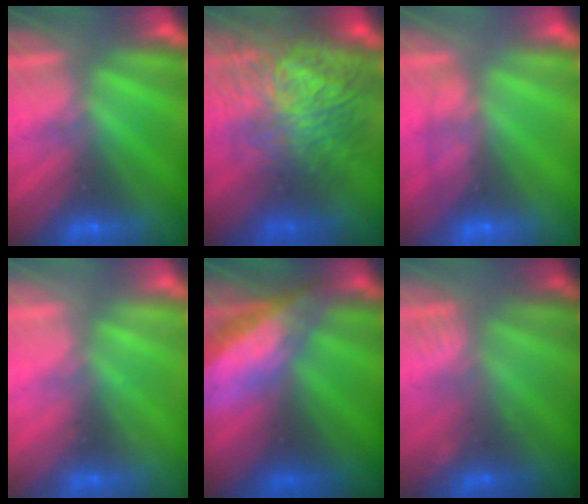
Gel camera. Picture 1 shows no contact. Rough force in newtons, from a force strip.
{"total": 9.1}
{"total": 1.6}
{"total": 2.0}
{"total": 8.7}
{"total": 2.5}